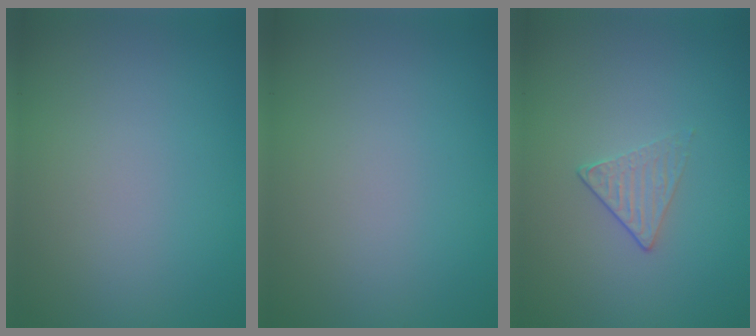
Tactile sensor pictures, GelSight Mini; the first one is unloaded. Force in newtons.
{"total": 0.0}
{"total": 1.3, "press": 0.9, "slide": 0.9}